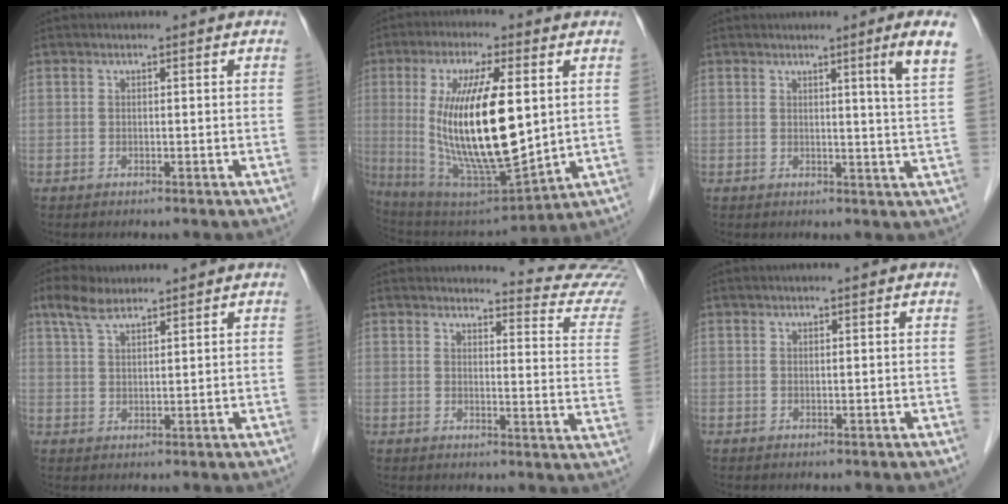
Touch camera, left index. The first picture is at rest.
{"total": 18.9, "force": [2.0, 4.5, 18.2], "torque": [-0.346, -0.011, 0.047]}
{"total": 4.9, "force": [2.6, -1.5, 3.9], "torque": [-0.053, -0.020, 0.036]}
{"total": 4.4, "force": [3.5, 1.3, 2.3], "torque": [-0.059, 0.018, 0.073]}
{"total": 15.0, "force": [14.9, -0.2, 1.6], "torque": [0.007, -0.125, 0.134]}
{"total": 0.0}